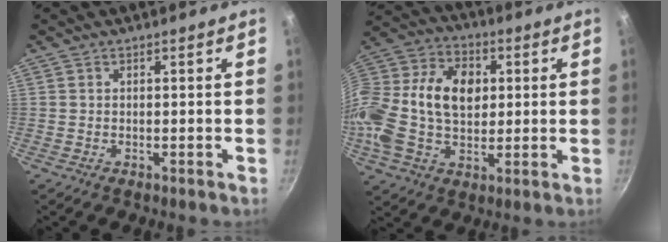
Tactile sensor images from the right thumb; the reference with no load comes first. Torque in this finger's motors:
{"motor_torque": [0.64, 2.09, 0.41, -0.23, 0.39]}